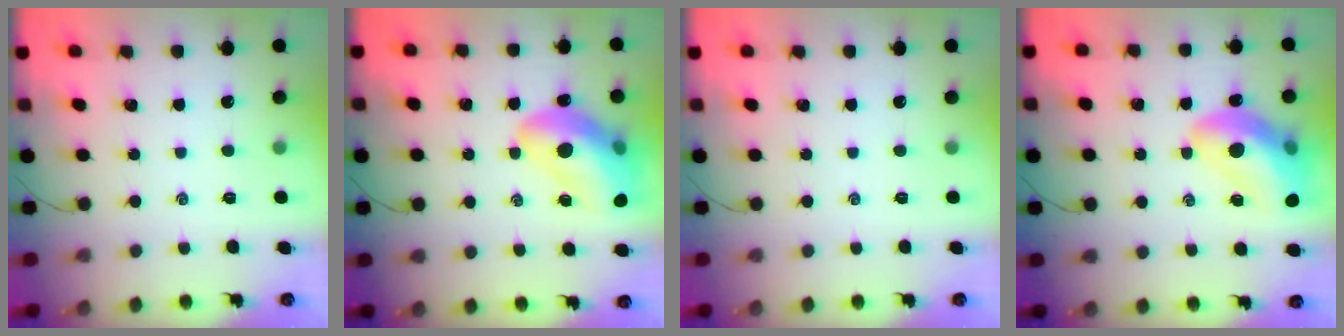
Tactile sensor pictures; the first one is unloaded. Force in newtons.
{"total": 20.4, "press": 19.8, "slide": 4.8}
{"total": 0.0}
{"total": 17.1, "press": 16.4, "slide": 4.6}